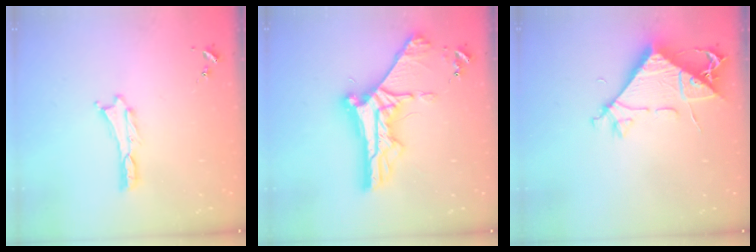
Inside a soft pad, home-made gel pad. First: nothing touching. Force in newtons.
{"total": 11.1, "press": 11.1, "slide": 1.3}
{"total": 8.2, "press": 8.1, "slide": 1.2}